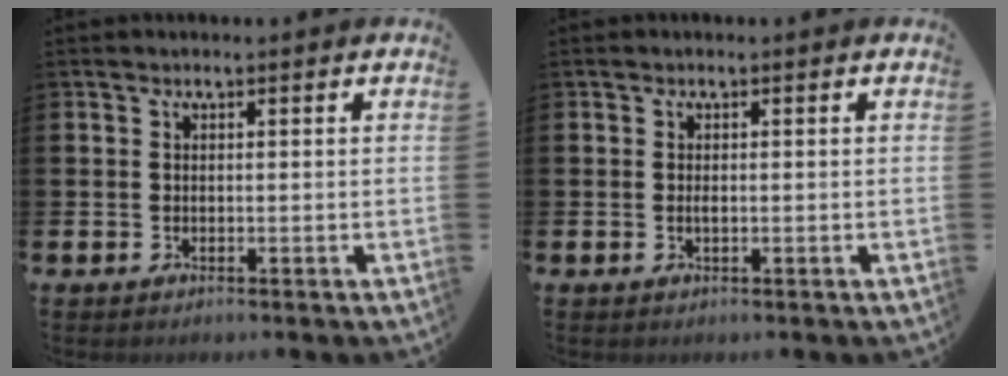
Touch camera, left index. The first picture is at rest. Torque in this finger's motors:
{"motor_torque": [0.14, 0.17, 0.00, 0.00]}